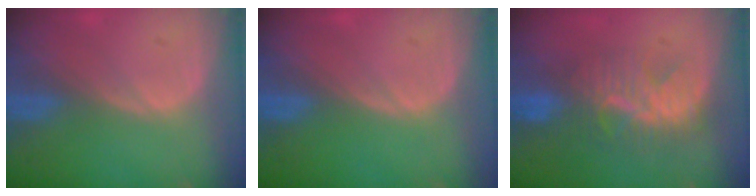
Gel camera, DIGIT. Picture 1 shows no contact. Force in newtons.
{"total": 0.0}
{"total": 8.0, "press": 7.8, "slide": 2.0}